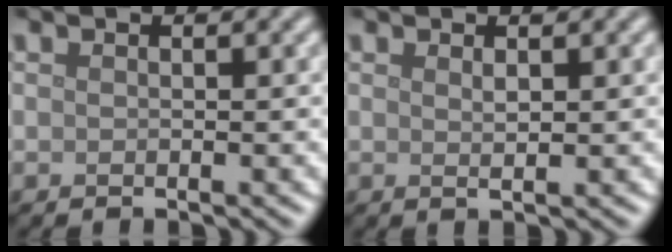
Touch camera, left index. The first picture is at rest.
{"total": 0.9, "force": [0.5, 0.1, 0.8], "torque": [-0.014, -0.001, 0.008]}